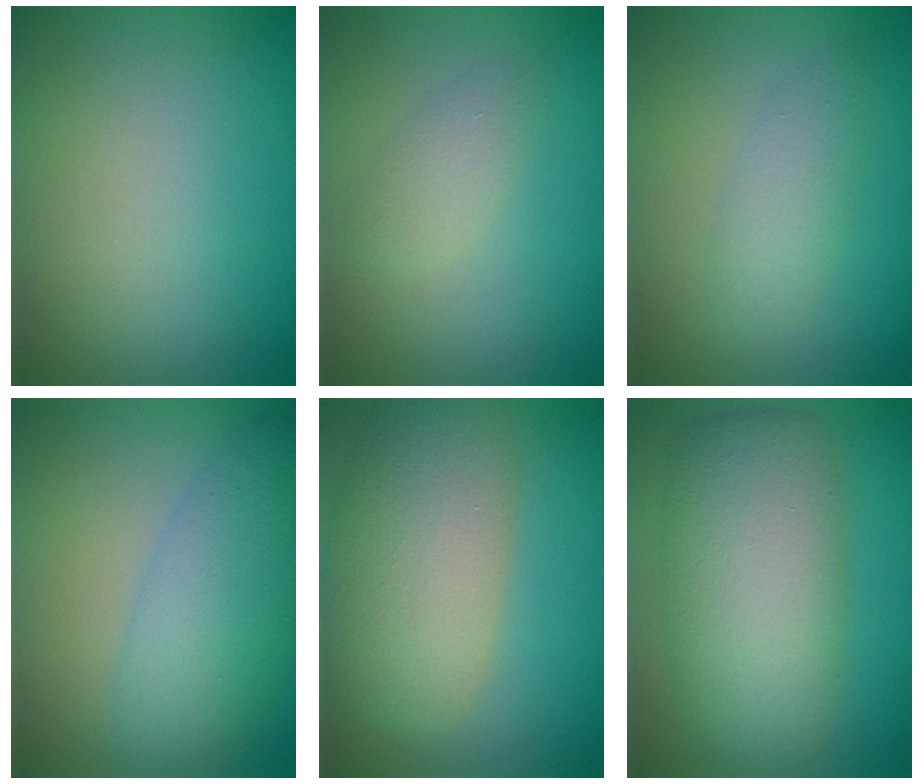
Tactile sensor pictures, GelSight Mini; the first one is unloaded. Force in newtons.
{"total": 1.9, "press": 1.9, "slide": 0.1}
{"total": 2.3, "press": 2.3, "slide": 0.1}
{"total": 5.5, "press": 5.5, "slide": 0.1}
{"total": 8.0, "press": 8.0, "slide": 0.6}
{"total": 8.9, "press": 8.9, "slide": 0.7}